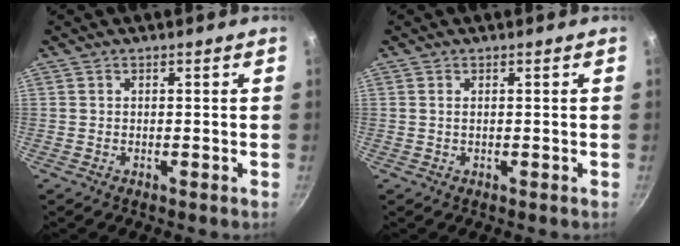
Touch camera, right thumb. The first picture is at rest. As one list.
[{"total": 0.6, "force": [0.1, 0.3, 0.5], "torque": [-0.010, 0.000, 0.003]}]